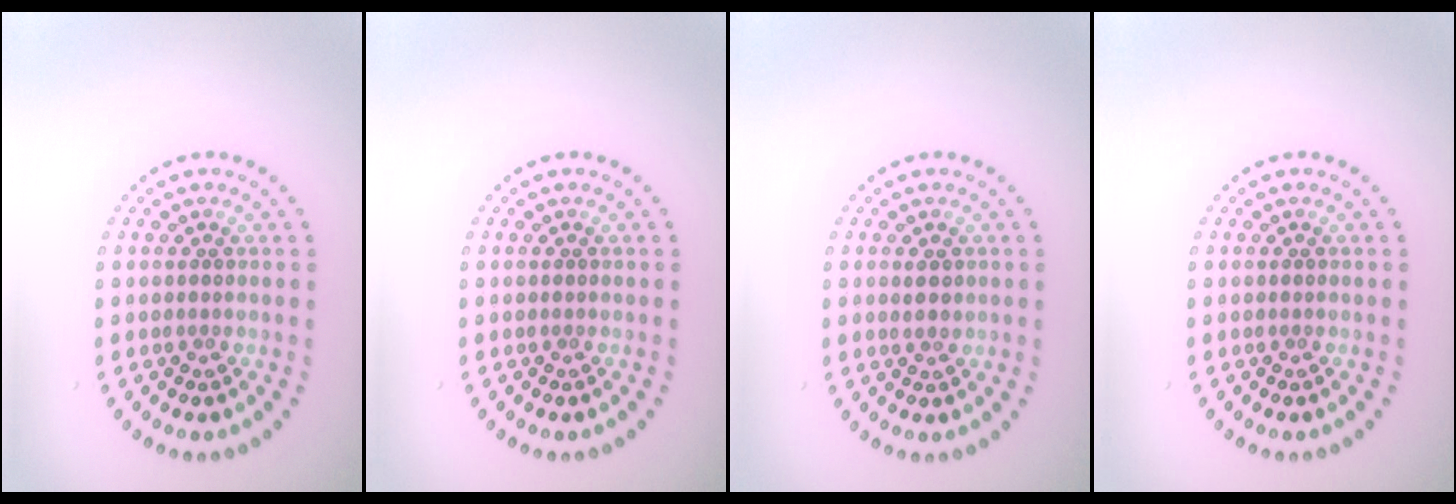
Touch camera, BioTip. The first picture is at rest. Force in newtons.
{"total": 0.0}
{"total": 1.1, "press": 1.0, "slide": 0.3}
{"total": 0.0}